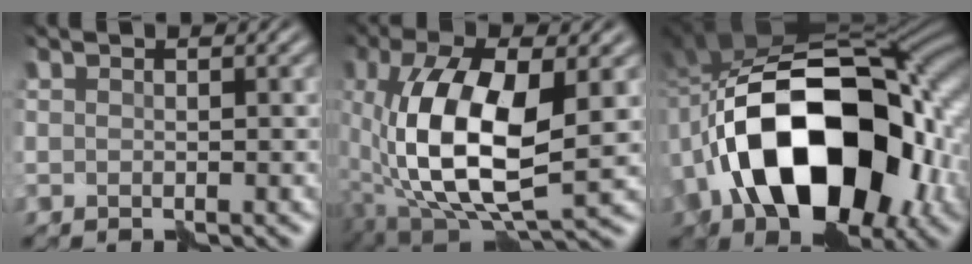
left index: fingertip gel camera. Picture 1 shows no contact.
{"total": 11.7, "force": [-0.2, 5.4, 10.4], "torque": [-0.210, -0.004, -0.002]}
{"total": 17.1, "force": [-4.9, 10.6, 12.5], "torque": [-0.198, -0.008, -0.084]}